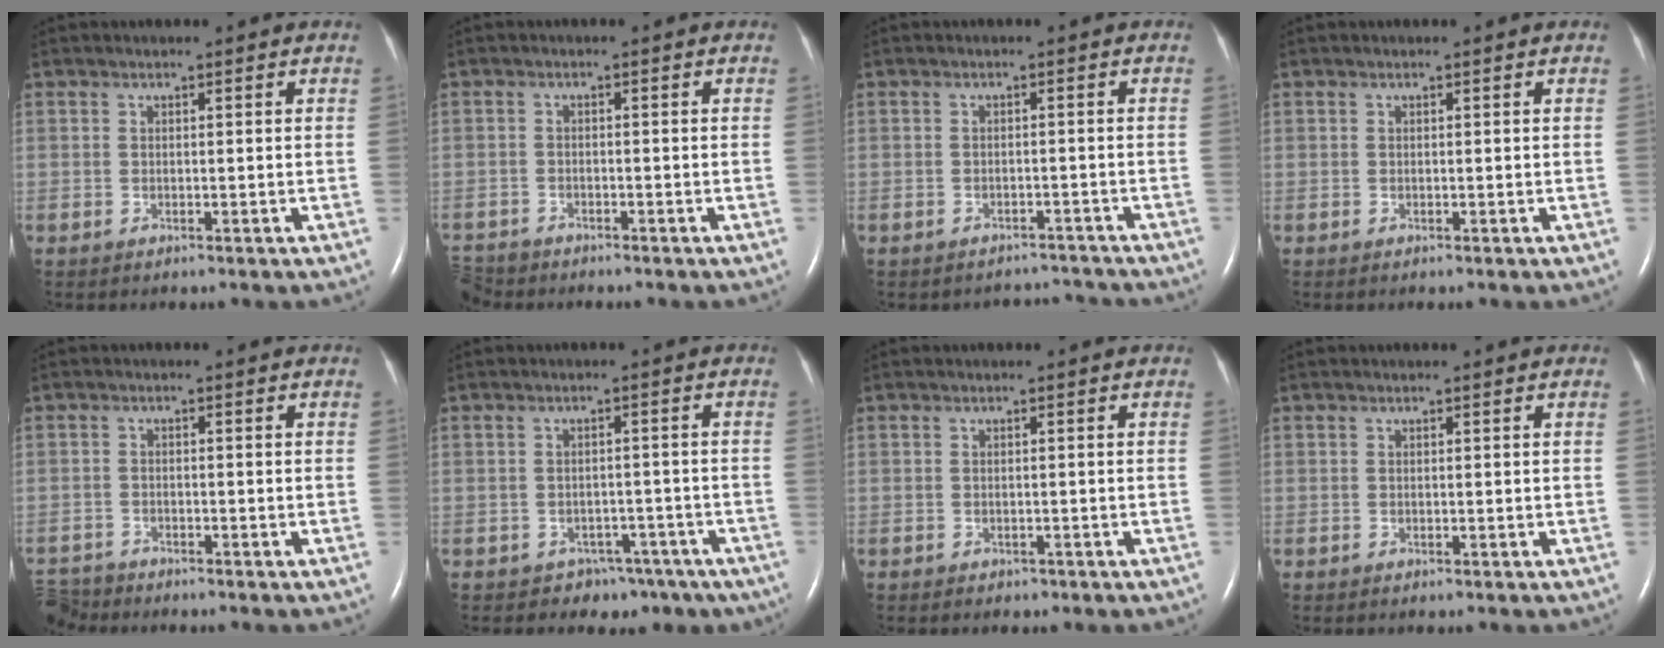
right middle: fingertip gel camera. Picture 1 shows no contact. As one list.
[{"total": 4.1, "force": [-3.9, 1.5, 0.4], "torque": [-0.010, -0.010, -0.073]}, {"total": 3.3, "force": [-3.1, 1.0, -0.9], "torque": [0.010, 0.010, -0.041]}, {"total": 0.0}, {"total": 4.5, "force": [-4.3, 1.2, 0.1], "torque": [-0.004, -0.015, -0.083]}, {"total": 7.7, "force": [-5.3, 5.4, 0.9], "torque": [-0.003, 0.018, -0.054]}, {"total": 1.9, "force": [-1.4, 1.0, 0.7], "torque": [-0.017, 0.000, -0.010]}, {"total": 0.0}]